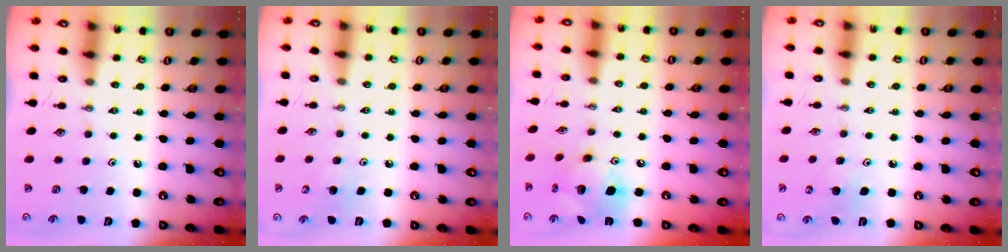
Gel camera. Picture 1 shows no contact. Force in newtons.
{"total": 6.0, "press": 6.0, "slide": 0.5}
{"total": 13.5, "press": 13.5, "slide": 0.9}
{"total": 5.3, "press": 5.3, "slide": 0.5}